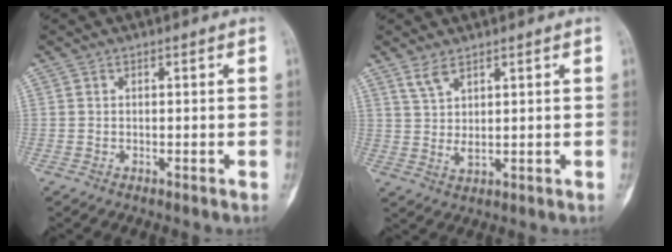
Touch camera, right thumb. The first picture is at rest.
{"total": 3.9, "force": [2.6, 1.2, 2.7], "torque": [-0.060, -0.019, 0.059]}